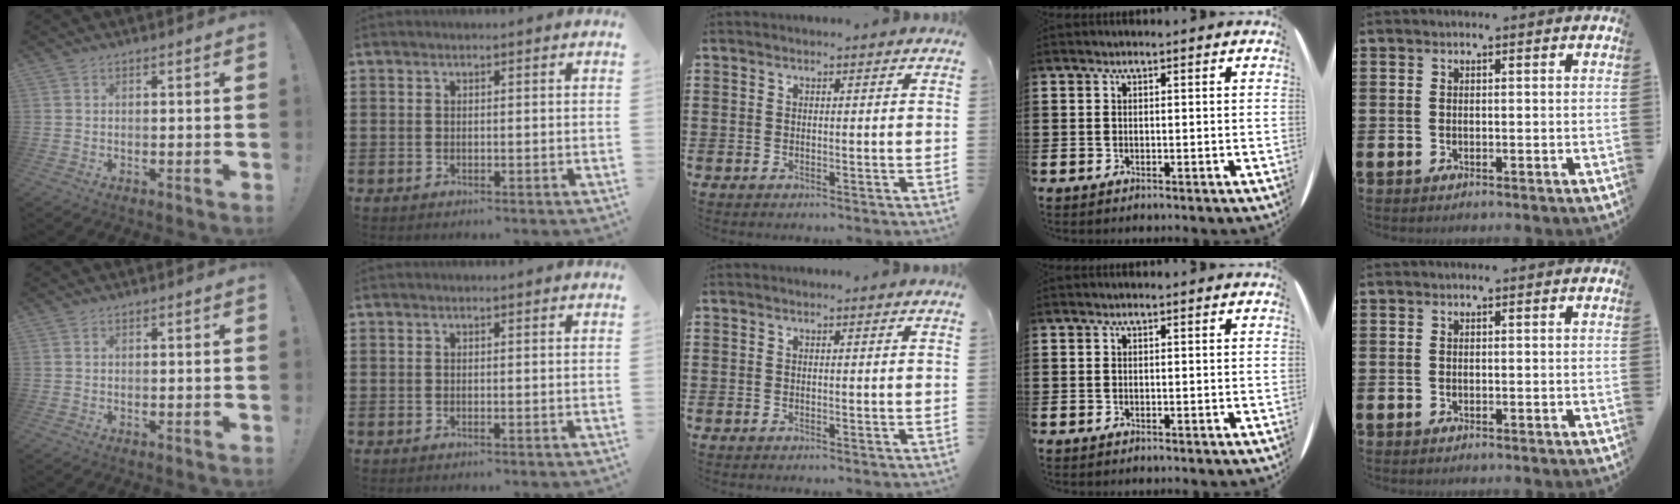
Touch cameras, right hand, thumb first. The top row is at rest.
{}